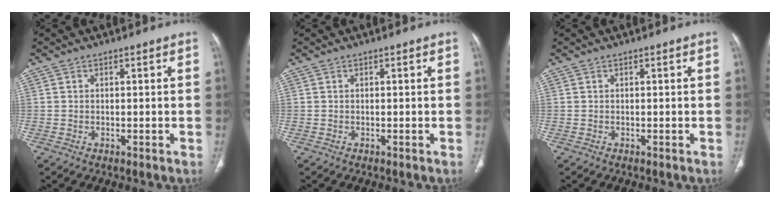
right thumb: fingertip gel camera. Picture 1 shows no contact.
{"total": 0.0}
{"total": 0.0}